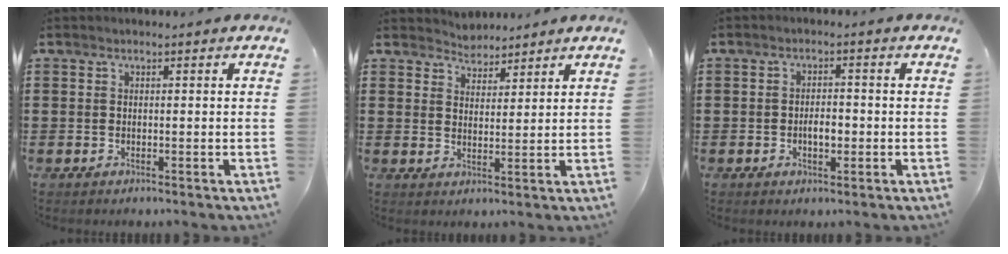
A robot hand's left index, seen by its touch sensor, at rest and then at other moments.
{"total": 3.3, "force": [3.0, 1.0, -0.8], "torque": [0.000, -0.006, 0.056]}
{"total": 2.9, "force": [-0.6, 1.3, 2.5], "torque": [-0.040, 0.000, -0.014]}